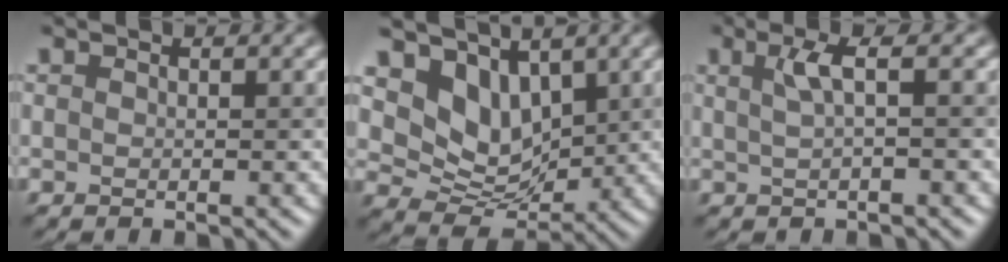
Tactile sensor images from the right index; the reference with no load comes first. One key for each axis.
{"total": 4.7, "fx": 2.5, "fy": 3.4, "fz": 2.1, "tx": -0.054, "ty": -0.018, "tz": 0.044}
{"total": 2.0, "fx": 0.6, "fy": 0.5, "fz": 1.8, "tx": -0.040, "ty": 0.006, "tz": 0.012}